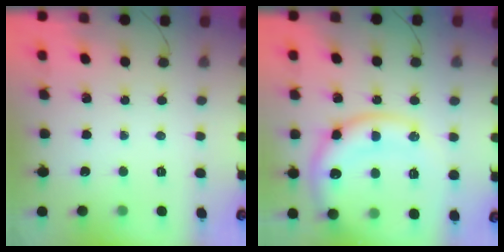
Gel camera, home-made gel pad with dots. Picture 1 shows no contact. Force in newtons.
{"total": 18.4, "press": 18.2, "slide": 2.2}